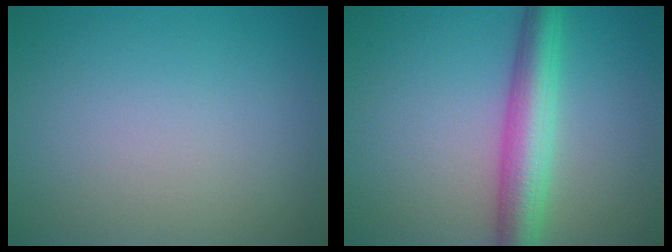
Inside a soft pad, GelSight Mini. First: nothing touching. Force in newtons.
{"total": 5.6, "press": 5.6, "slide": 0.3}